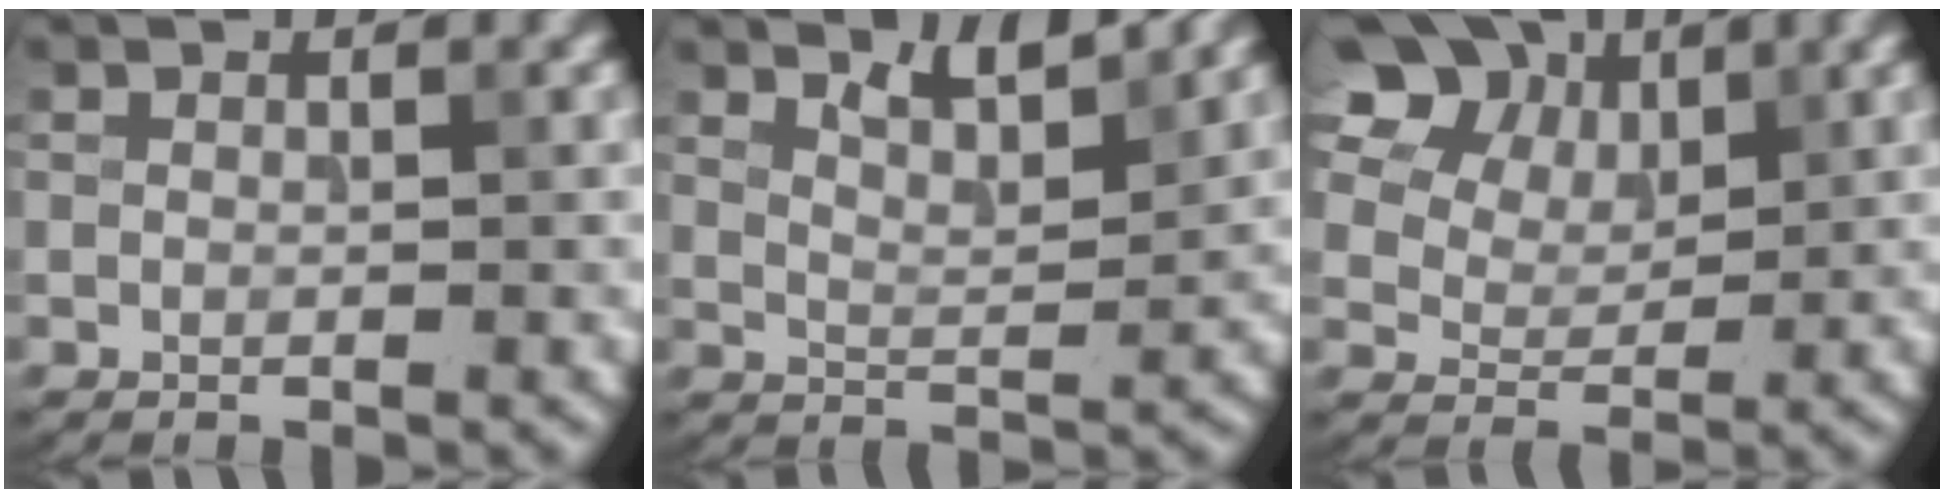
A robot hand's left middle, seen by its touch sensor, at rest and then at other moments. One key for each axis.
{"total": 3.9, "fx": 3.2, "fy": 0.7, "fz": 2.1, "tx": -0.037, "ty": 0.000, "tz": 0.047}
{"total": 13.9, "fx": 7.8, "fy": 9.2, "fz": 7.0, "tx": -0.156, "ty": 0.036, "tz": 0.146}